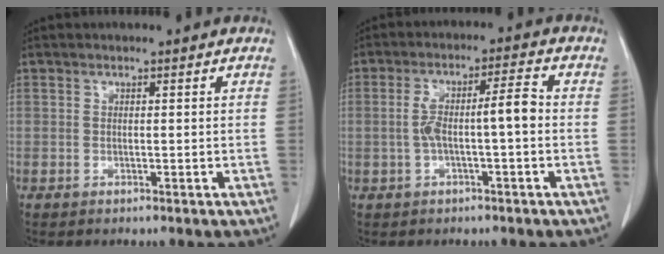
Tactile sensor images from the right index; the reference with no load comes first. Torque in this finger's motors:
{"motor_torque": [0.23, 0.05, 0.19, 0.09]}